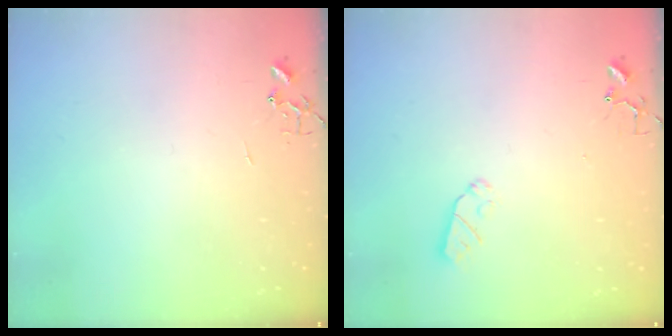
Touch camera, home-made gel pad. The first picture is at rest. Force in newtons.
{"total": 5.5, "press": 5.5, "slide": 0.4}